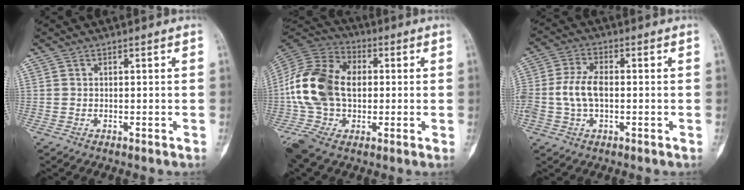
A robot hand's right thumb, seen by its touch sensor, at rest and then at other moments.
{"total": 20.6, "force": [0.5, 13.5, 15.5], "torque": [-0.322, 0.017, 0.009]}
{"total": 7.5, "force": [-0.5, 4.3, 6.1], "torque": [-0.134, 0.014, -0.012]}